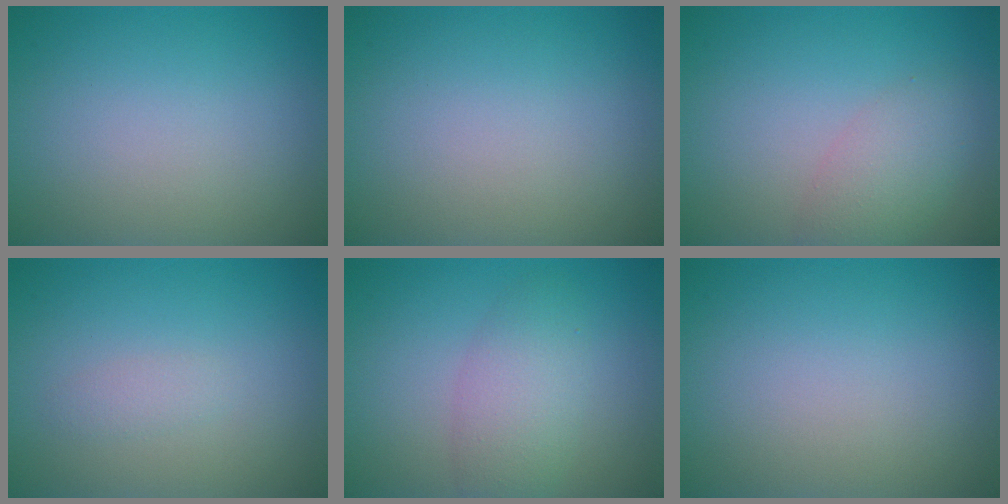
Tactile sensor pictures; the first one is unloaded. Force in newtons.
{"total": 0.0}
{"total": 3.0, "press": 3.0, "slide": 0.1}
{"total": 0.9, "press": 0.9, "slide": 0.0}
{"total": 3.5, "press": 3.5, "slide": 0.1}
{"total": 0.0}